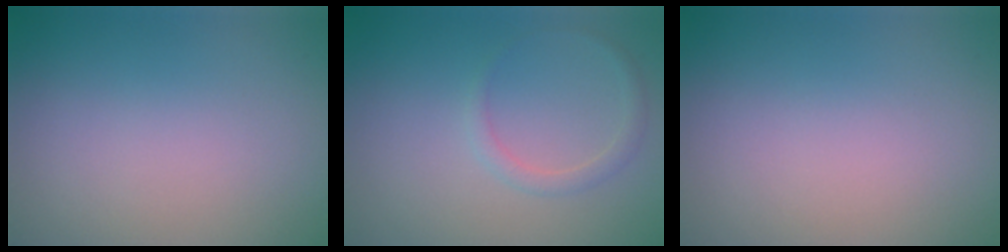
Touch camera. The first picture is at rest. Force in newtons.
{"total": 1.3, "press": 1.3, "slide": 0.1}
{"total": 0.0}